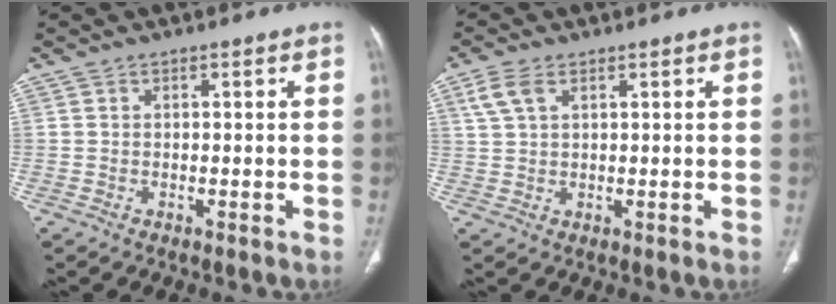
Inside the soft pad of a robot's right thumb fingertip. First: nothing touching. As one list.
[{"total": 4.3, "force": [2.0, 2.3, 3.0], "torque": [-0.073, 0.008, 0.048]}]